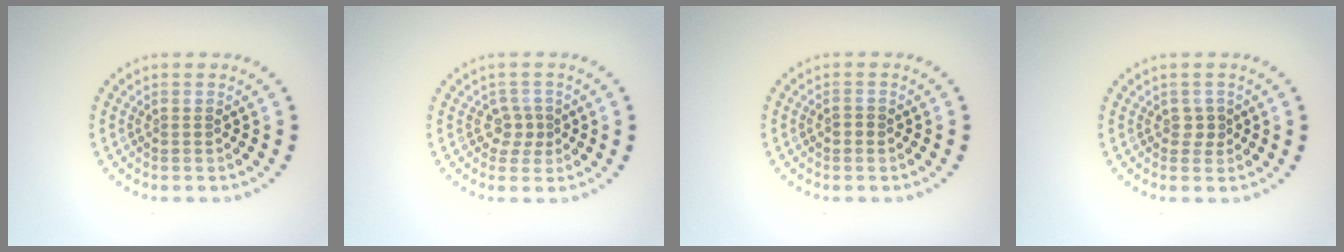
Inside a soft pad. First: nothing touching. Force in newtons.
{"total": 1.7, "press": 1.4, "slide": 1.1}
{"total": 0.8, "press": 0.8, "slide": 0.2}
{"total": 1.0, "press": 0.9, "slide": 0.6}